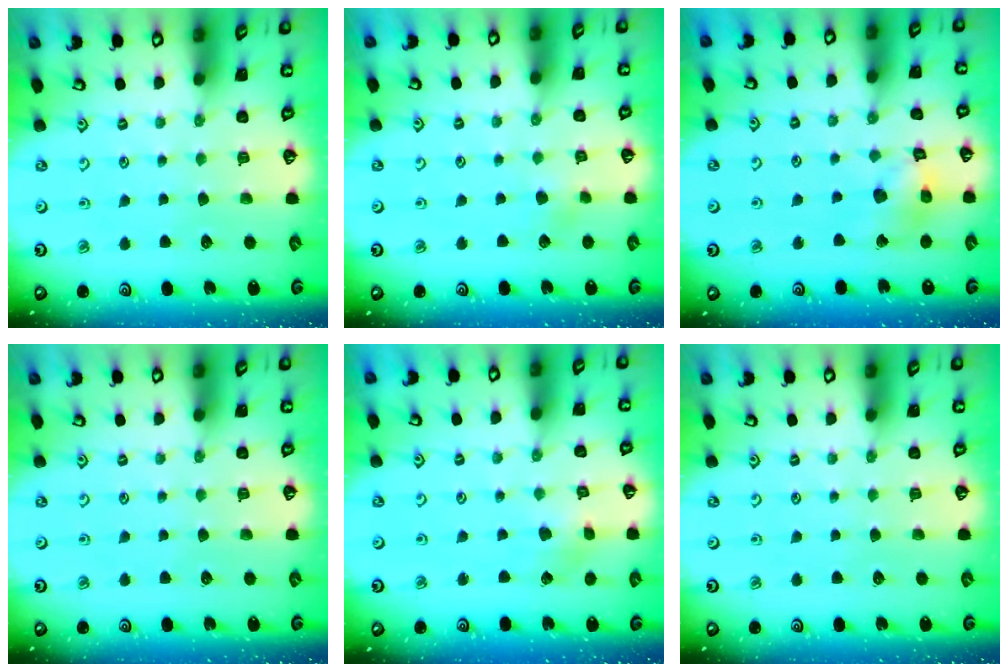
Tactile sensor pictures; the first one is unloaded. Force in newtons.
{"total": 3.8, "press": 3.7, "slide": 0.8}
{"total": 10.5, "press": 10.4, "slide": 1.4}
{"total": 0.0}
{"total": 2.9, "press": 2.9, "slide": 0.1}
{"total": 0.0}